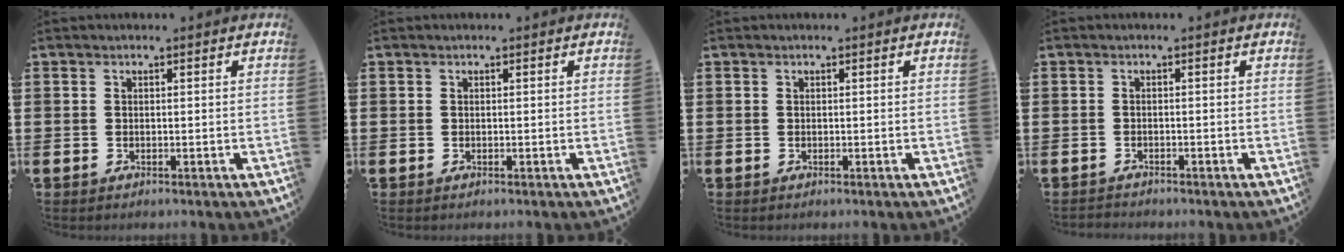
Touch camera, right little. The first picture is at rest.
{"total": 0.0}
{"total": 0.0}
{"total": 0.7, "force": [-0.7, 0.1, -0.1], "torque": [-0.001, -0.001, -0.014]}